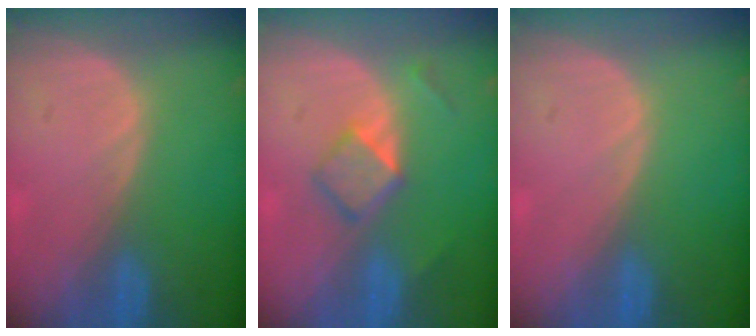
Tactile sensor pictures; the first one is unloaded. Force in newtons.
{"total": 4.3, "press": 4.3, "slide": 0.4}
{"total": 0.0}